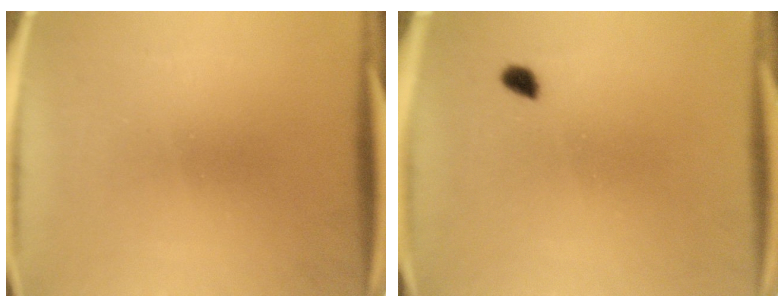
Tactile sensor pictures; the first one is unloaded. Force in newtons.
{"total": 1.7}